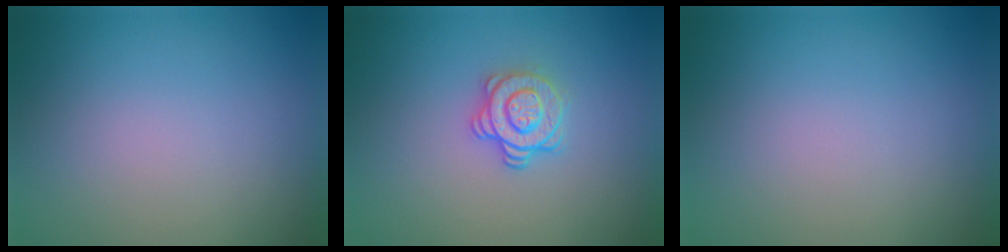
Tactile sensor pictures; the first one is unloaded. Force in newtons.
{"total": 2.9, "press": 2.5, "slide": 1.3}
{"total": 0.0}